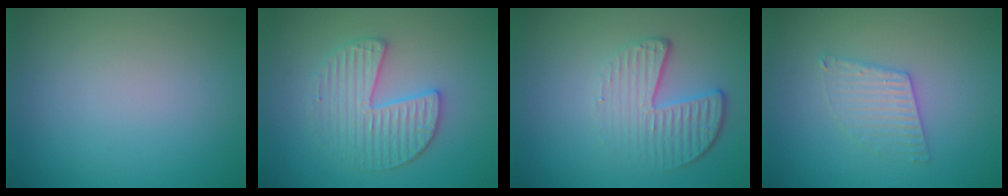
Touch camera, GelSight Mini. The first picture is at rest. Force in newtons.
{"total": 3.5, "press": 3.4, "slide": 0.4}
{"total": 4.4, "press": 2.8, "slide": 3.3}
{"total": 2.5, "press": 2.5, "slide": 0.2}